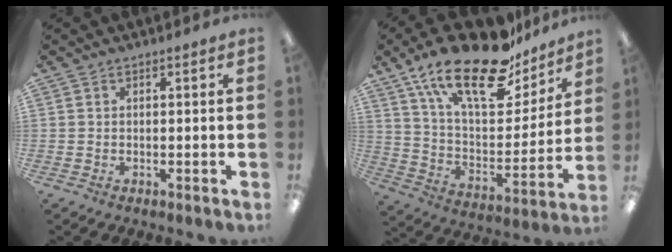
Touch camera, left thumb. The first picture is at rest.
{"total": 24.6, "force": [17.3, 9.9, 14.4], "torque": [-0.238, -0.105, 0.295]}